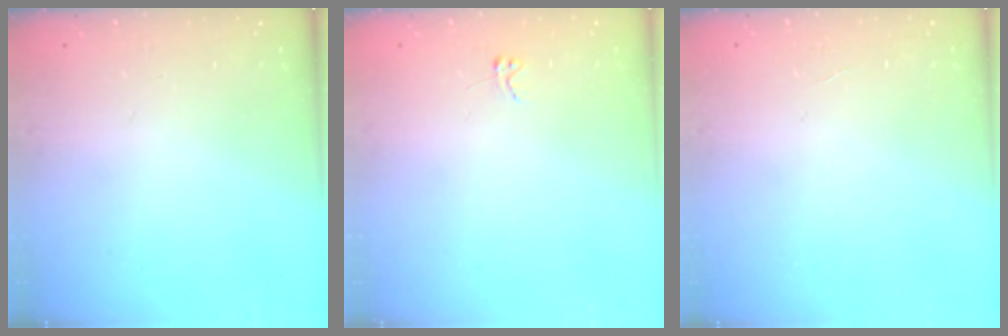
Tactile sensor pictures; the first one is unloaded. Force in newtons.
{"total": 2.6, "press": 2.6, "slide": 0.4}
{"total": 1.3, "press": 1.3, "slide": 0.1}